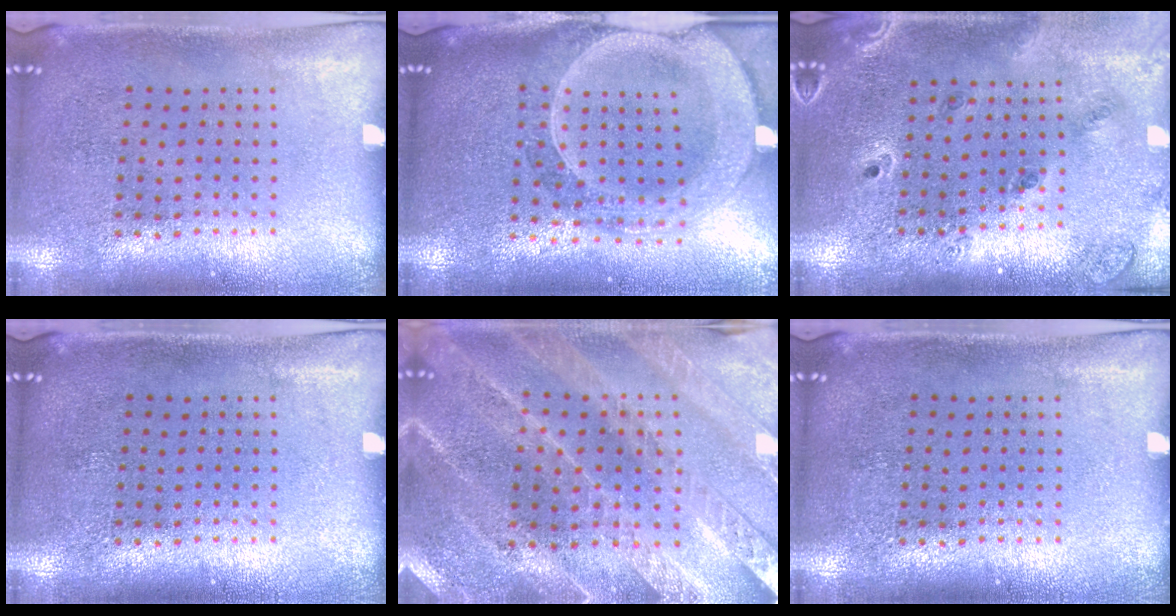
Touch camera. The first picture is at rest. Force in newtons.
{"total": 2.7, "press": 2.4, "slide": 1.2}
{"total": 1.3, "press": 1.3, "slide": 0.5}
{"total": 0.0}
{"total": 2.4, "press": 2.4, "slide": 0.2}
{"total": 0.0}